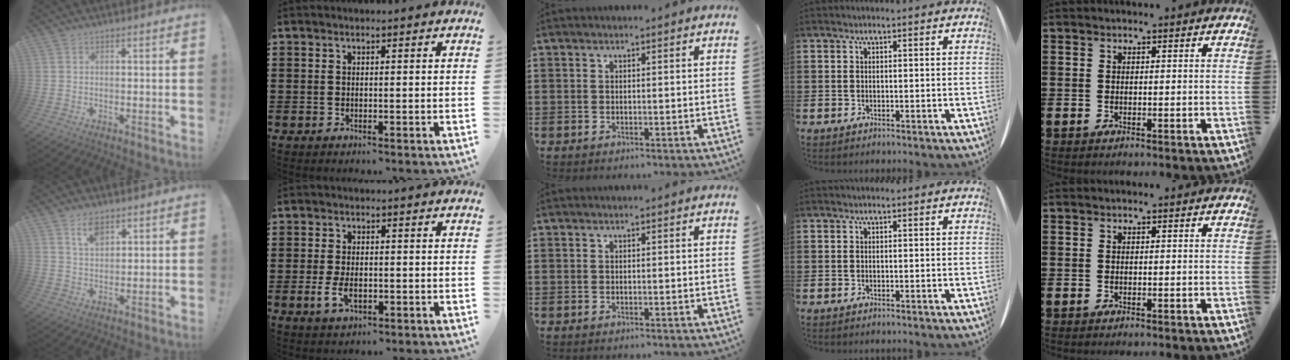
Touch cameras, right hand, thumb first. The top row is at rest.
{"thumb": {"total": 5.6, "force": [3.5, 2.9, 3.3], "torque": [-0.054, -0.013, 0.062]}, "index": {"total": 3.7, "force": [-0.9, 2.0, 3.0], "torque": [-0.069, -0.005, -0.017]}}